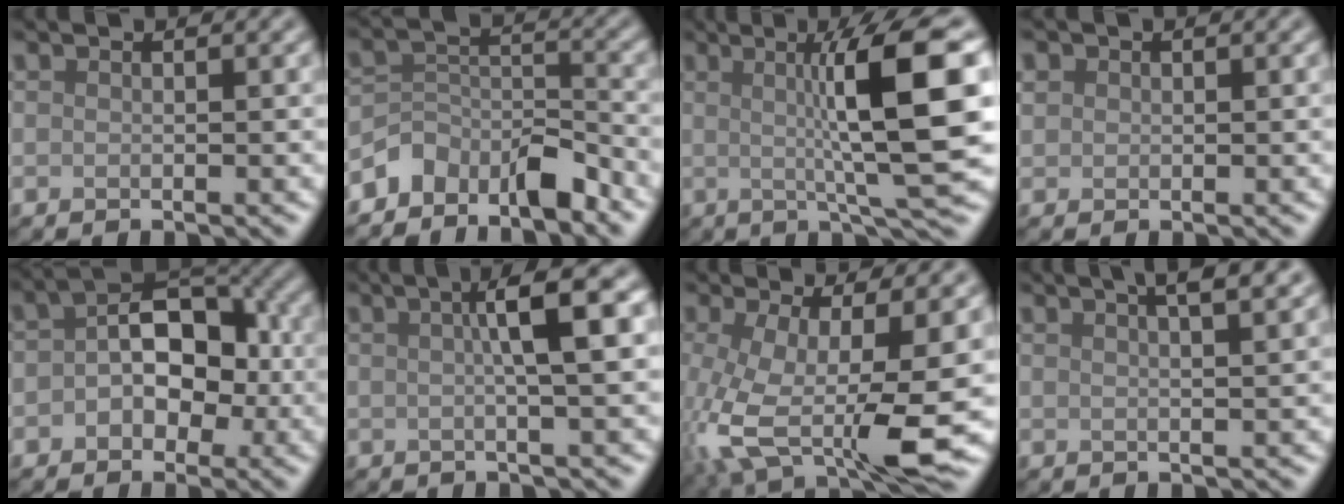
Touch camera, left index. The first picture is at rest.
{"total": 4.3, "force": [-3.6, 1.9, 1.4], "torque": [-0.010, 0.005, -0.078]}
{"total": 9.9, "force": [1.3, 1.4, 9.8], "torque": [-0.126, 0.008, 0.022]}
{"total": 0.9, "force": [0.3, 0.9, 0.1], "torque": [0.000, 0.003, 0.005]}
{"total": 6.0, "force": [-0.4, 4.1, 4.4], "torque": [-0.051, 0.015, -0.018]}
{"total": 5.3, "force": [1.1, 0.8, 5.2], "torque": [-0.069, 0.016, 0.013]}
{"total": 10.9, "force": [-2.4, 3.9, 9.9], "torque": [-0.194, -0.027, -0.034]}
{"total": 6.3, "force": [3.7, 2.4, 4.5], "torque": [-0.021, 0.044, 0.017]}